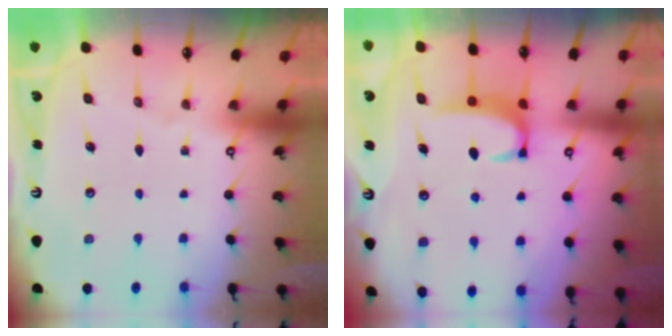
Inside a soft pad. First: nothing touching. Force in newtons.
{"total": 2.9, "press": 2.8, "slide": 0.5}